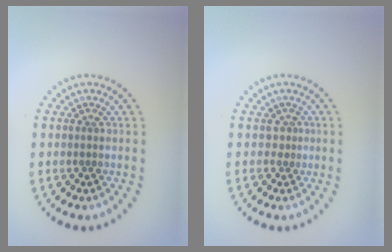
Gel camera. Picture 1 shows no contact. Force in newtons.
{"total": 0.9, "press": 0.4, "slide": 0.8}